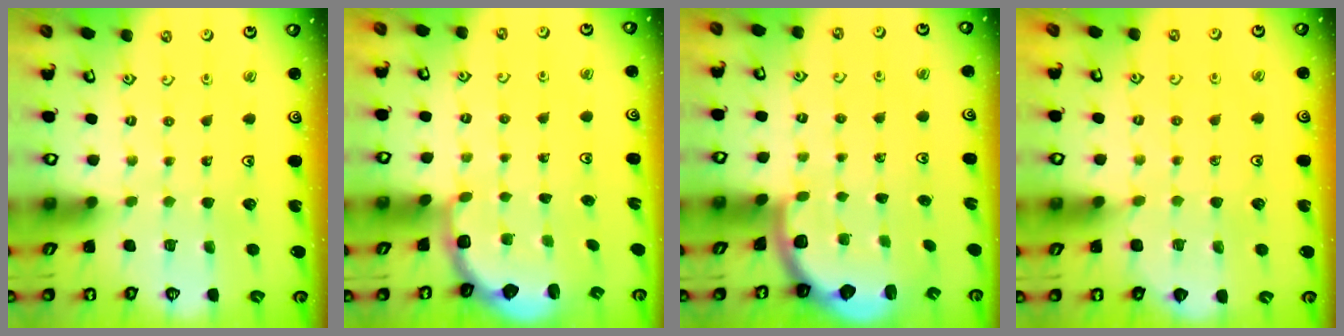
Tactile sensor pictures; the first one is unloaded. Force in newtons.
{"total": 2.9, "press": 2.4, "slide": 1.6}
{"total": 2.1, "press": 2.0, "slide": 0.8}
{"total": 1.5, "press": 1.5, "slide": 0.3}